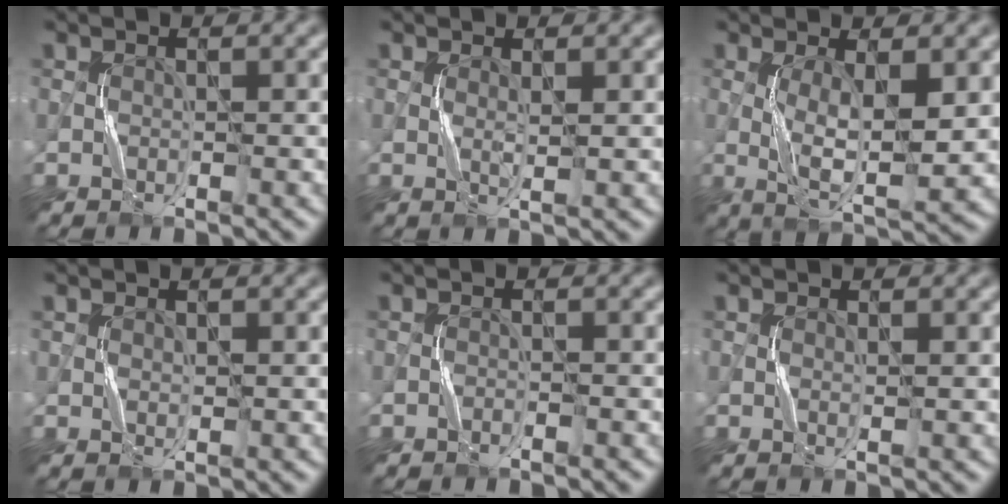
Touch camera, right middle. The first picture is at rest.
{"total": 1.0, "force": [0.4, 0.0, 0.9], "torque": [-0.018, -0.001, 0.007]}
{"total": 5.6, "force": [0.5, 1.4, 5.4], "torque": [-0.099, -0.005, 0.013]}
{"total": 0.7, "force": [0.4, 0.3, 0.5], "torque": [-0.010, -0.002, 0.008]}
{"total": 0.6, "force": [-0.6, -0.1, 0.3], "torque": [-0.005, 0.004, -0.012]}
{"total": 0.6, "force": [0.2, -0.1, 0.5], "torque": [-0.008, 0.000, 0.003]}